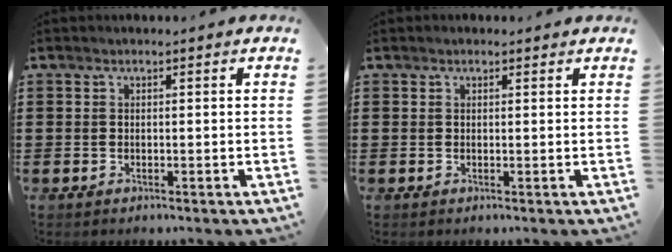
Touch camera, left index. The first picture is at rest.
{"total": 0.5, "force": [0.3, 0.4, 0.2], "torque": [-0.004, 0.003, 0.006]}